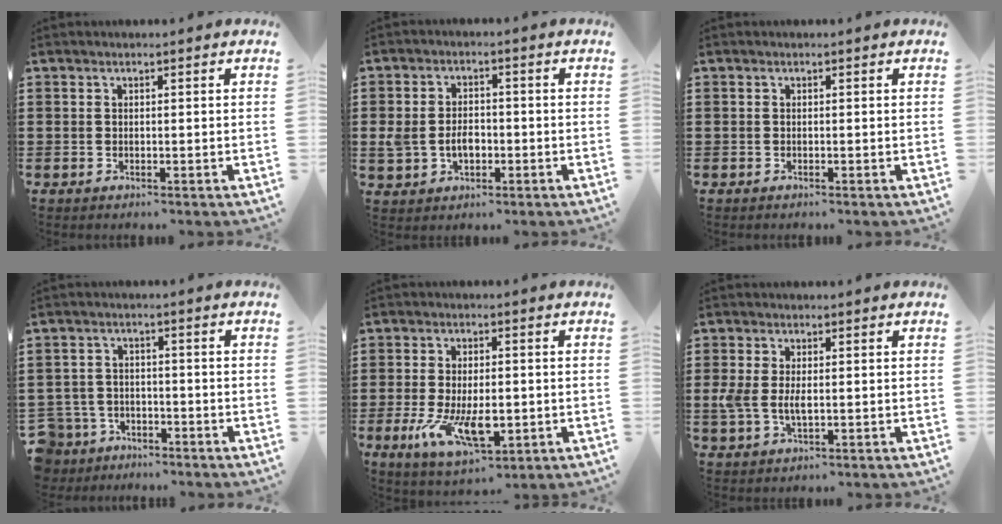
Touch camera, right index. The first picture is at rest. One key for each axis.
{"total": 4.5, "fx": -0.9, "fy": 3.2, "fz": 2.9, "tx": -0.057, "ty": 0.001, "tz": -0.019}
{"total": 0.0}
{"total": 3.7, "fx": -3.2, "fy": 1.8, "fz": 0.3, "tx": -0.035, "ty": 0.000, "tz": -0.073}
{"total": 9.3, "fx": -2.0, "fy": 4.4, "fz": 7.9, "tx": -0.156, "ty": -0.009, "tz": -0.034}
{"total": 4.2, "fx": -0.3, "fy": 2.2, "fz": 3.5, "tx": -0.089, "ty": -0.002, "tz": -0.011}